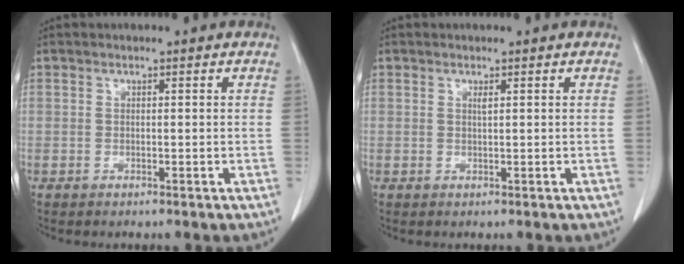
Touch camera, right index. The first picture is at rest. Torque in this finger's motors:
{"motor_torque": [0.02, 0.03, 0.00, 0.00]}